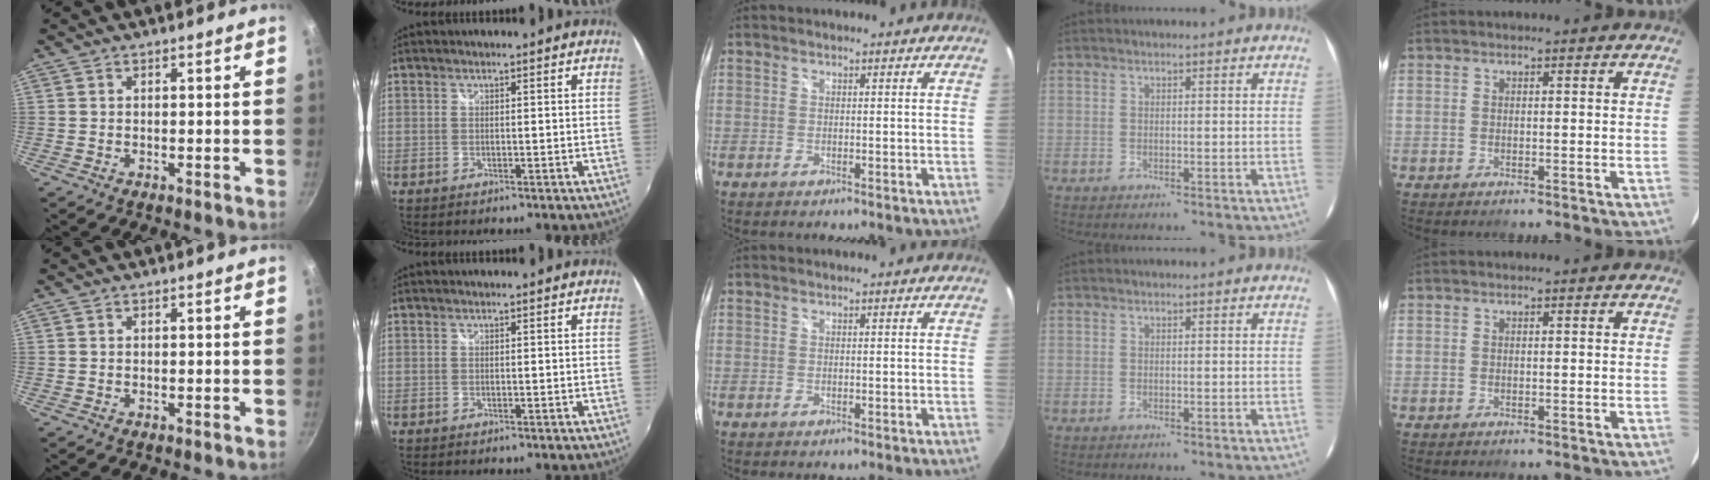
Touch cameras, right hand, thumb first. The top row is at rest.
{}